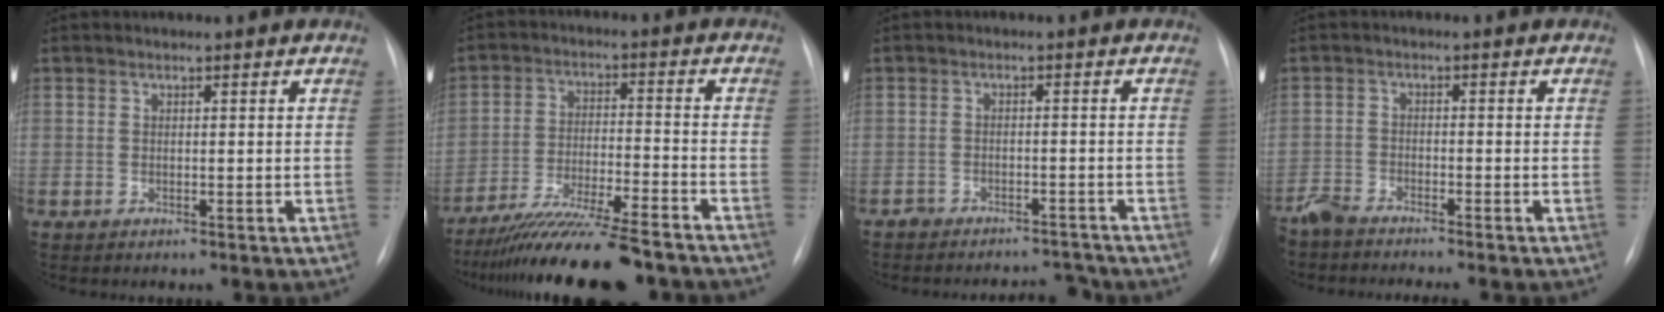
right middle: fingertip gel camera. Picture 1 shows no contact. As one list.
[{"total": 15.4, "force": [-13.4, 0.7, 7.6], "torque": [-0.131, -0.019, -0.220]}, {"total": 5.5, "force": [-5.3, 1.2, -0.2], "torque": [0.014, 0.013, -0.079]}, {"total": 6.1, "force": [-5.8, 0.0, 1.9], "torque": [-0.021, -0.015, -0.099]}]